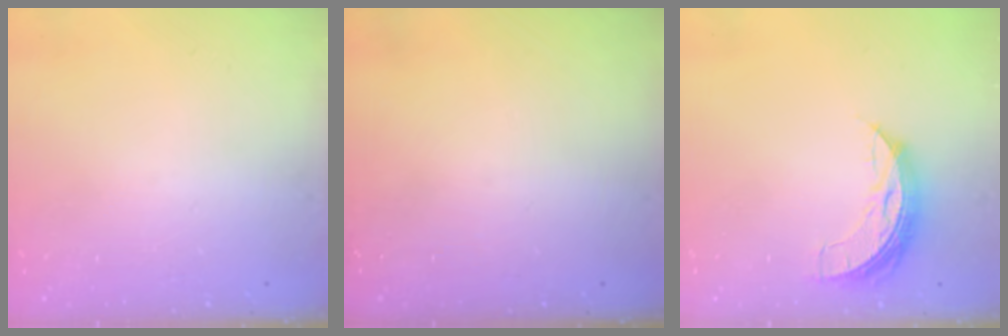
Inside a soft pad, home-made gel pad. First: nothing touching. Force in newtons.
{"total": 0.0}
{"total": 7.7, "press": 7.7, "slide": 0.4}